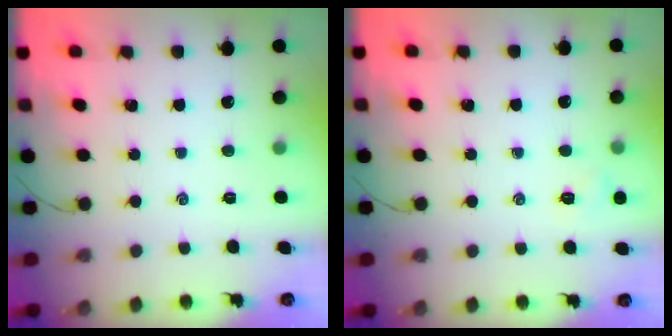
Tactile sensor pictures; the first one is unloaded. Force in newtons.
{"total": 3.5, "press": 3.3, "slide": 1.0}